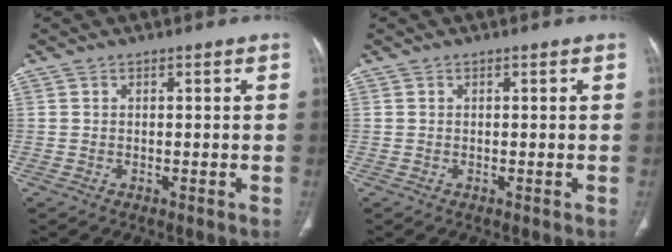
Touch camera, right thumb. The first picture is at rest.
{"total": 0.0}